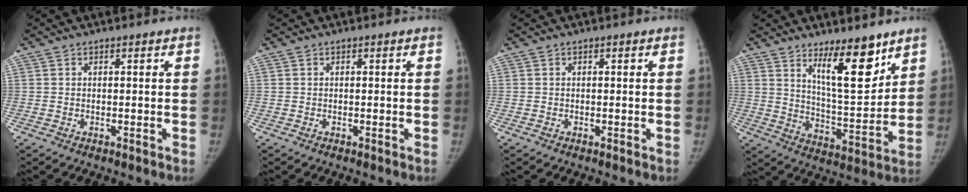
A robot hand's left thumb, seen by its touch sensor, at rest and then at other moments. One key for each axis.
{"total": 0.0}
{"total": 0.0}
{"total": 13.0, "fx": 8.3, "fy": 3.9, "fz": 9.2, "tx": -0.115, "ty": -0.076, "tz": 0.145}